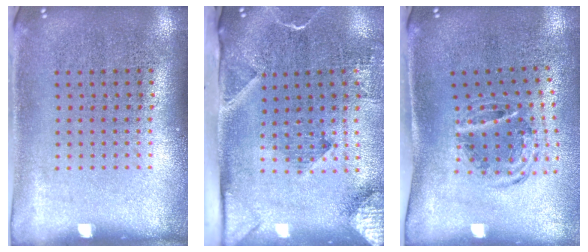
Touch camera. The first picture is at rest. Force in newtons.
{"total": 3.2, "press": 2.2, "slide": 2.3}
{"total": 1.1, "press": 1.0, "slide": 0.5}